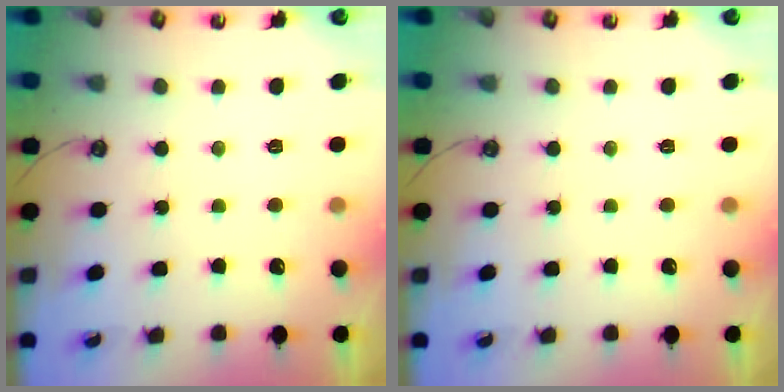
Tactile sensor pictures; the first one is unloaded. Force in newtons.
{"total": 0.0}